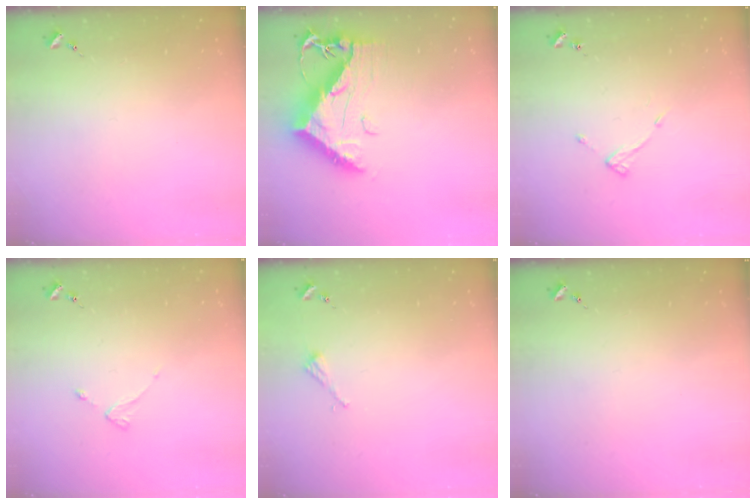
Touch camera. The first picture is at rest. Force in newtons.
{"total": 14.0, "press": 14.0, "slide": 1.3}
{"total": 7.5, "press": 7.5, "slide": 0.5}
{"total": 2.2, "press": 2.1, "slide": 0.4}
{"total": 2.2, "press": 2.2, "slide": 0.2}
{"total": 0.0}